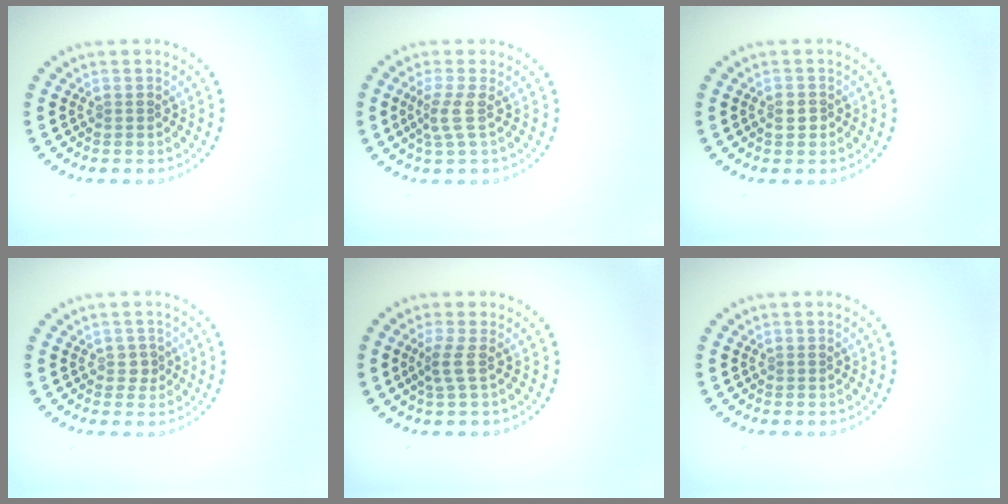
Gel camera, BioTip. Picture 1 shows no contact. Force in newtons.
{"total": 2.3, "press": 1.6, "slide": 1.6}
{"total": 1.4, "press": 1.4, "slide": 0.3}
{"total": 1.0, "press": 0.9, "slide": 0.5}
{"total": 2.0, "press": 1.4, "slide": 1.4}
{"total": 0.0}